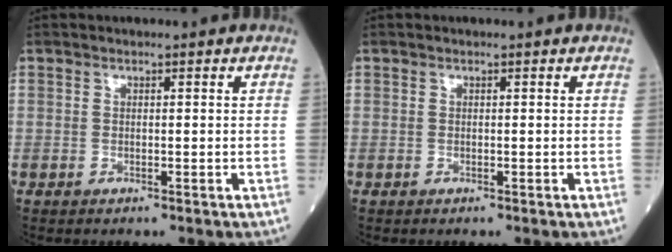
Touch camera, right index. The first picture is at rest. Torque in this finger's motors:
{"motor_torque": [0.03, -0.02, 0.00, -0.01]}